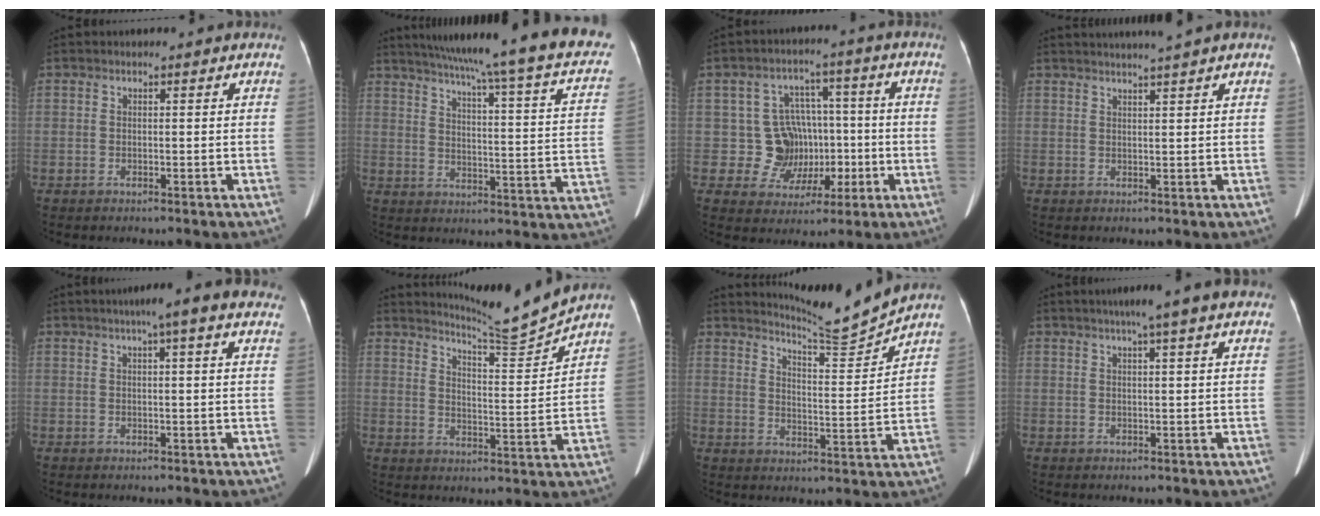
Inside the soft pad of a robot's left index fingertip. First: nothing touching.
{"total": 29.2, "force": [24.0, 1.1, 16.6], "torque": [-0.217, -0.047, 0.291]}
{"total": 8.5, "force": [-0.8, 8.3, 1.6], "torque": [-0.014, 0.036, -0.003]}
{"total": 5.3, "force": [4.5, -1.3, 2.5], "torque": [-0.032, 0.013, 0.064]}
{"total": 8.6, "force": [6.1, 0.6, 6.0], "torque": [-0.077, 0.031, 0.066]}
{"total": 9.1, "force": [8.7, -2.6, 0.7], "torque": [-0.031, -0.053, 0.142]}
{"total": 8.8, "force": [8.4, -2.4, 0.4], "torque": [-0.027, -0.051, 0.139]}
{"total": 6.4, "force": [4.6, -0.6, 4.4], "torque": [-0.068, 0.023, 0.062]}